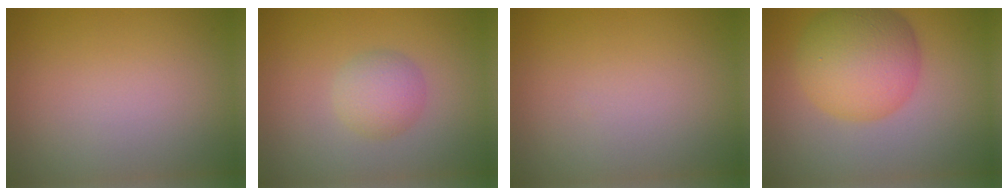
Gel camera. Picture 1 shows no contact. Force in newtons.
{"total": 2.7, "press": 2.7, "slide": 0.1}
{"total": 0.0}
{"total": 7.8, "press": 7.8, "slide": 0.1}